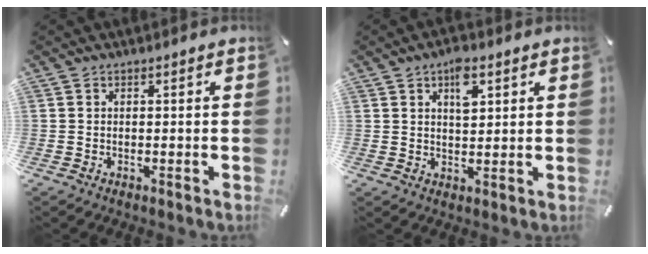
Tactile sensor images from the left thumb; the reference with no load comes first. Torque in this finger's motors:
{"motor_torque": [0.99, 0.99, 0.65, -0.68, 0.19]}